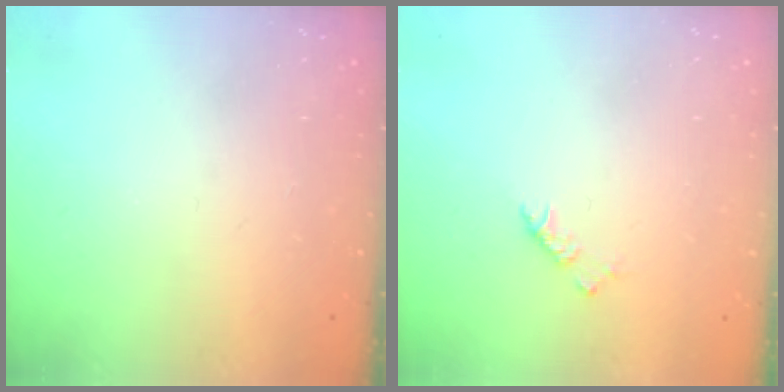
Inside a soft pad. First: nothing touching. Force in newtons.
{"total": 3.8, "press": 3.7, "slide": 0.8}